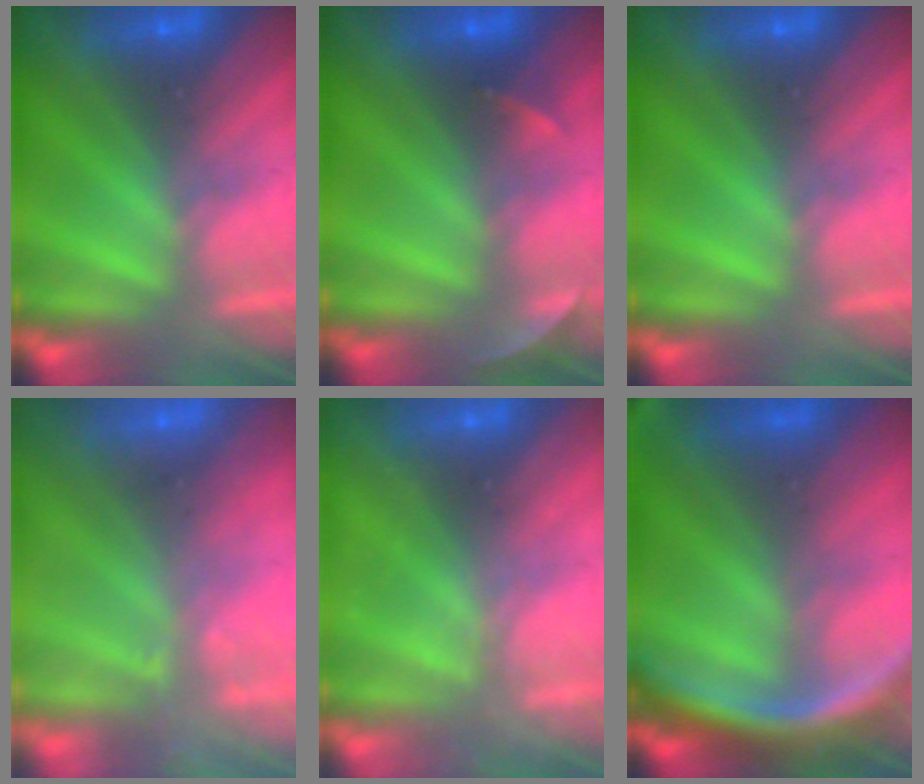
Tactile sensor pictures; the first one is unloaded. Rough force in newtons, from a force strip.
{"total": 1.9}
{"total": 0.0}
{"total": 2.3}
{"total": 2.2}
{"total": 7.6}